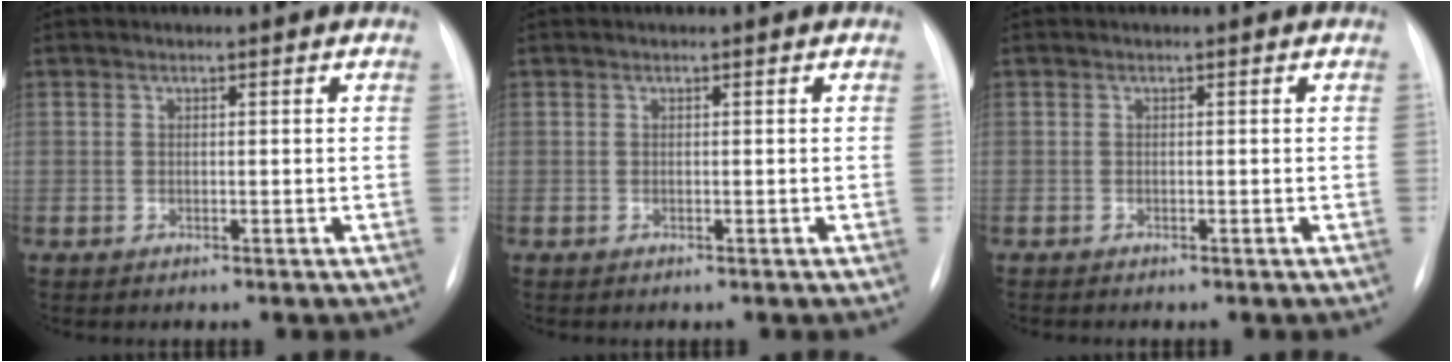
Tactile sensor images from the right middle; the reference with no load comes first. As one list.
[{"total": 0.0}, {"total": 0.5, "force": [-0.5, 0.1, 0.2], "torque": [-0.006, -0.002, -0.009]}]